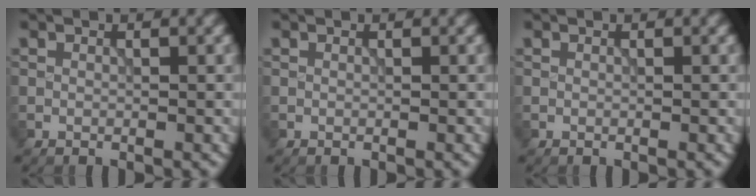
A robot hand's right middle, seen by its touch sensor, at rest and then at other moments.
{"total": 0.0}
{"total": 0.0}